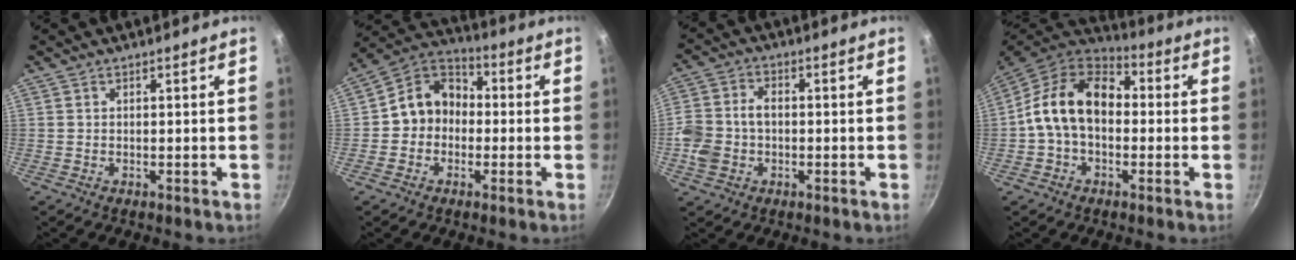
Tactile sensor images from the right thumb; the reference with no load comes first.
{"total": 10.0, "force": [-0.9, 8.5, 5.1], "torque": [-0.046, 0.037, -0.039]}
{"total": 8.2, "force": [-1.3, 6.3, 5.2], "torque": [-0.097, 0.023, -0.032]}
{"total": 14.9, "force": [0.0, 10.4, 10.7], "torque": [-0.157, 0.038, -0.022]}